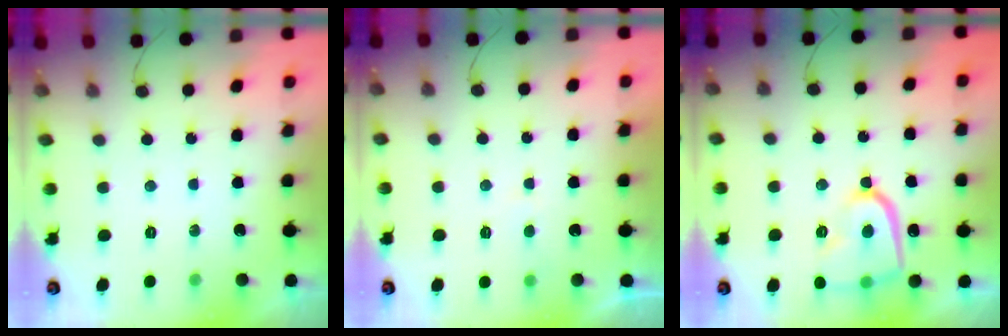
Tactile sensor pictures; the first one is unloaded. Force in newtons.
{"total": 2.5, "press": 2.5, "slide": 0.3}
{"total": 13.6, "press": 13.5, "slide": 0.9}